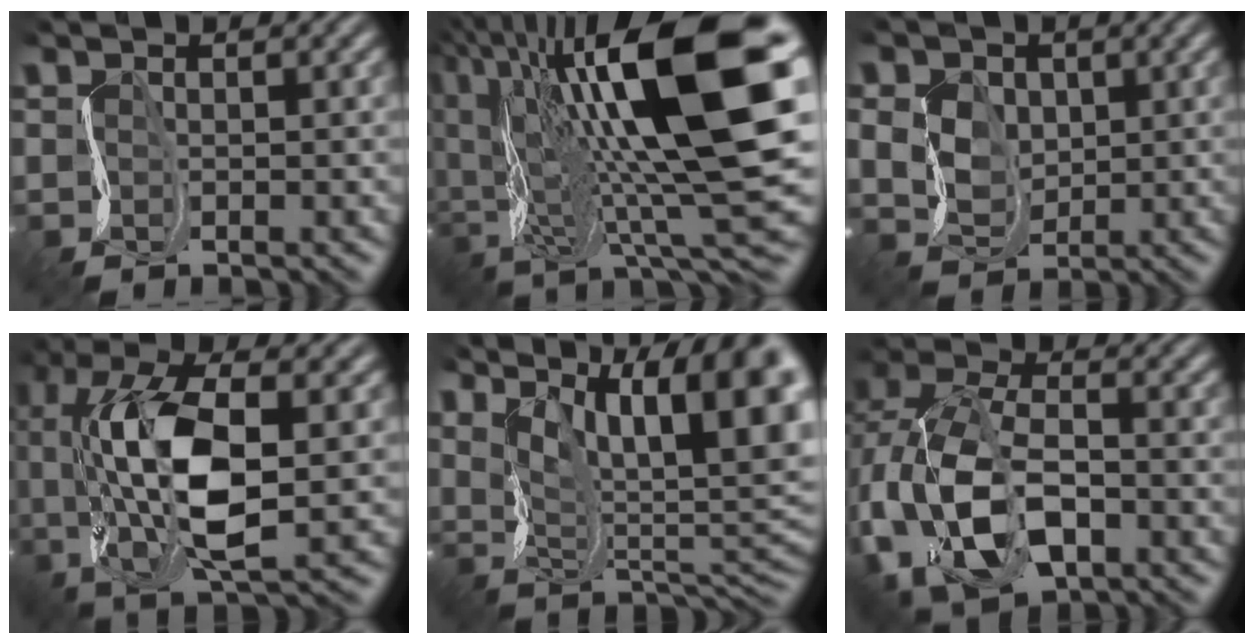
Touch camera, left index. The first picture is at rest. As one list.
[{"total": 16.8, "force": [3.5, 5.5, 15.5], "torque": [-0.273, 0.017, 0.052]}, {"total": 2.8, "force": [0.2, 2.5, 1.1], "torque": [-0.041, -0.004, 0.001]}, {"total": 10.0, "force": [-0.4, 4.1, 9.1], "torque": [-0.185, 0.000, -0.007]}, {"total": 17.2, "force": [7.5, 7.0, 13.7], "torque": [-0.207, 0.040, 0.126]}, {"total": 10.6, "force": [-3.5, 6.5, 7.5], "torque": [-0.181, -0.013, -0.068]}]